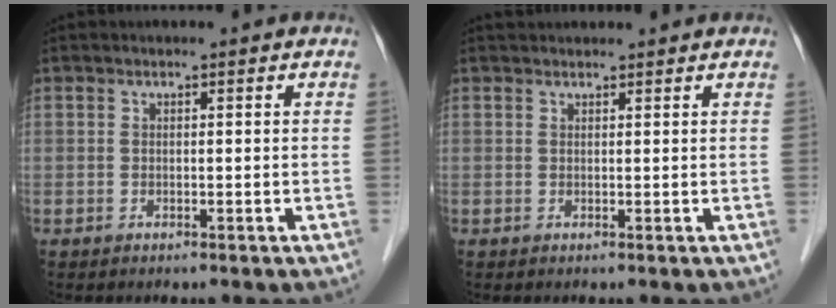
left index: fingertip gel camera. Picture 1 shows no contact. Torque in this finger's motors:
{"motor_torque": [0.13, -0.03, 0.02, 0.01]}